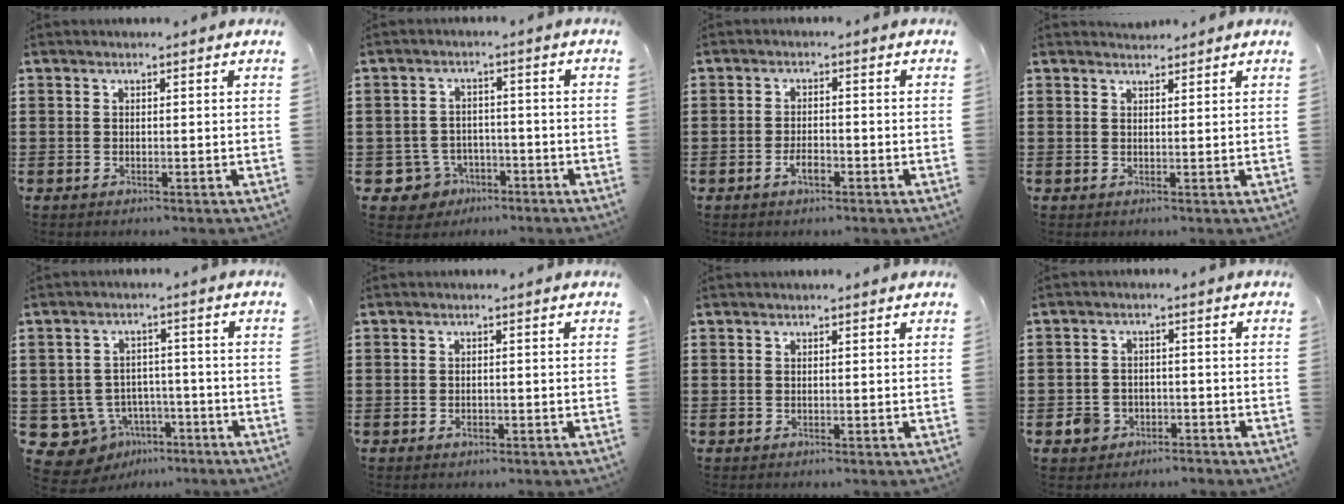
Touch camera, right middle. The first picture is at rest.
{"total": 4.1, "force": [-2.8, 2.9, 0.7], "torque": [-0.037, 0.004, -0.059]}
{"total": 2.6, "force": [-1.3, 1.0, 2.0], "torque": [-0.037, 0.003, -0.025]}
{"total": 1.6, "force": [1.6, 0.2, -0.2], "torque": [-0.001, 0.002, 0.031]}
{"total": 7.4, "force": [-5.0, 5.1, 2.0], "torque": [-0.072, 0.019, -0.098]}
{"total": 0.9, "force": [-0.5, 0.5, 0.6], "torque": [-0.013, -0.004, -0.009]}
{"total": 0.0}
{"total": 3.2, "force": [-2.1, 2.3, 0.8], "torque": [-0.028, 0.002, -0.046]}